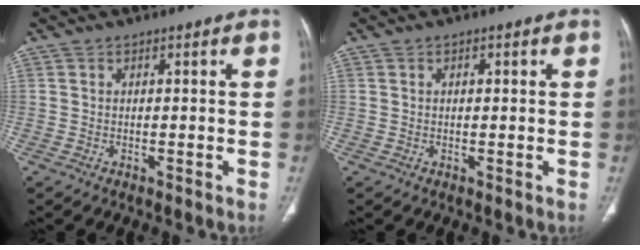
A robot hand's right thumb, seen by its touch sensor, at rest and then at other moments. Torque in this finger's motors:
{"motor_torque": [-0.61, -0.20, -0.21, 0.03, 0.04]}